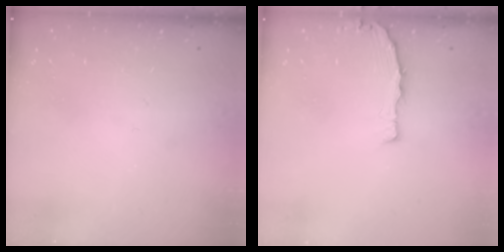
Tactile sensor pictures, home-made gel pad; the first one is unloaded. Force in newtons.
{"total": 3.8, "press": 3.7, "slide": 0.3}